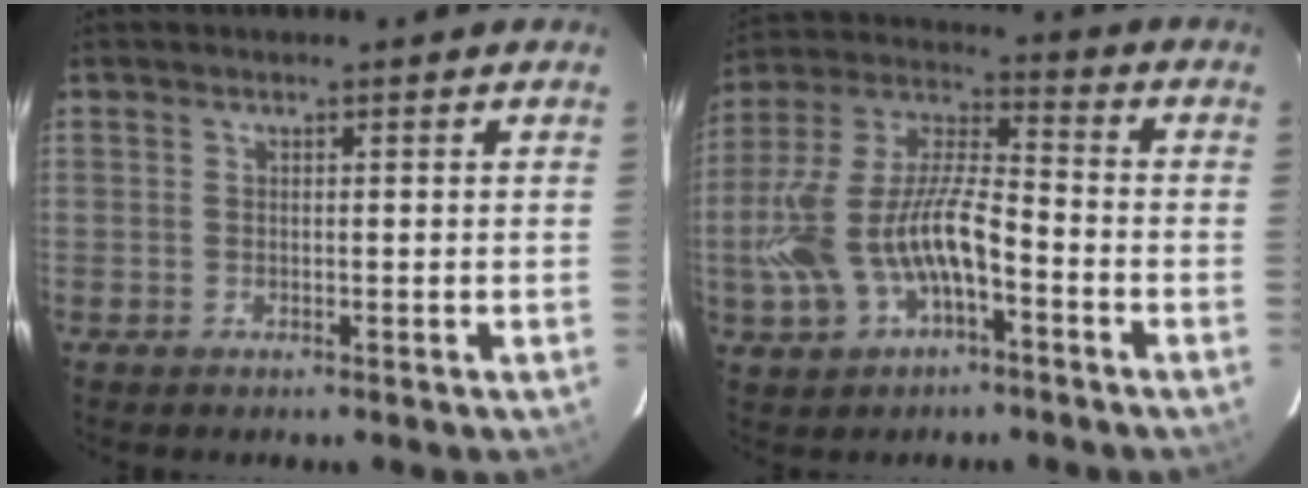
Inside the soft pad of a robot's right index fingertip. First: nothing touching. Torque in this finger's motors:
{"motor_torque": [0.63, -0.38, 0.60, 0.21]}